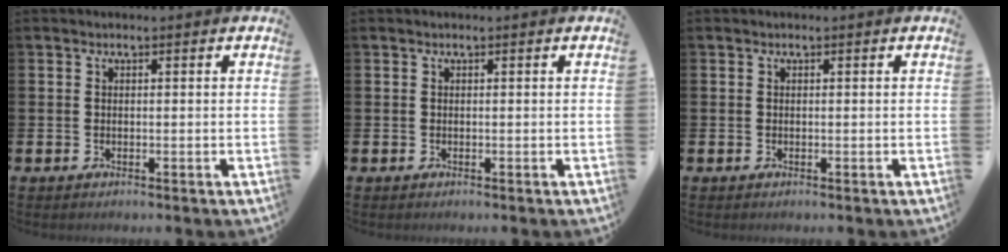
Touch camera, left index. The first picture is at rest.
{"total": 0.0}
{"total": 0.0}